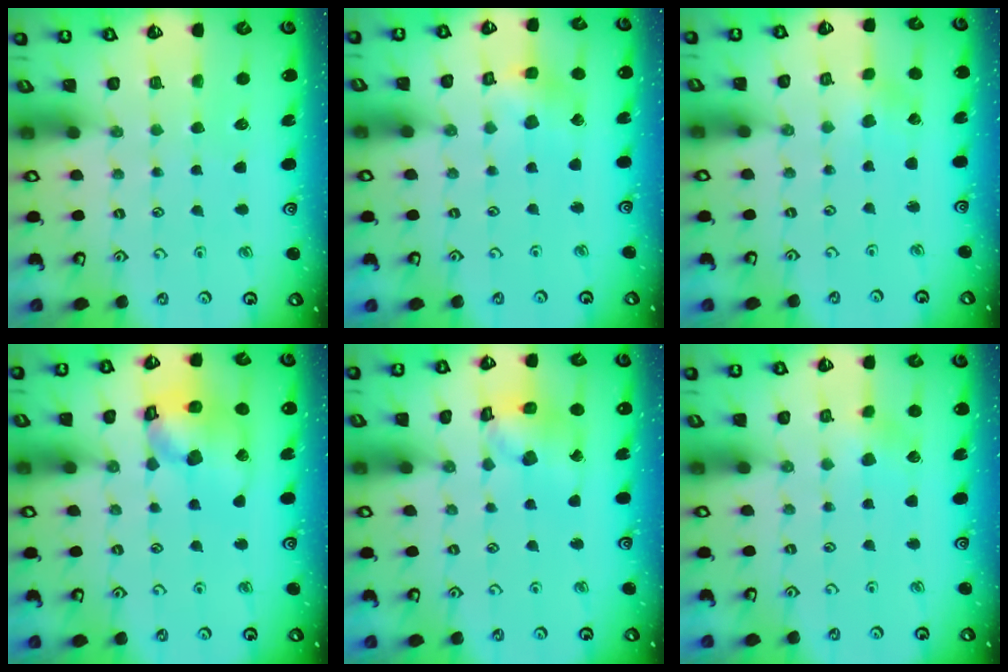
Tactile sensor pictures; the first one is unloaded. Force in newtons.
{"total": 5.2, "press": 5.2, "slide": 0.5}
{"total": 0.6, "press": 0.5, "slide": 0.1}
{"total": 14.6, "press": 14.4, "slide": 2.3}
{"total": 12.2, "press": 12.1, "slide": 1.5}
{"total": 3.2, "press": 3.2, "slide": 0.4}